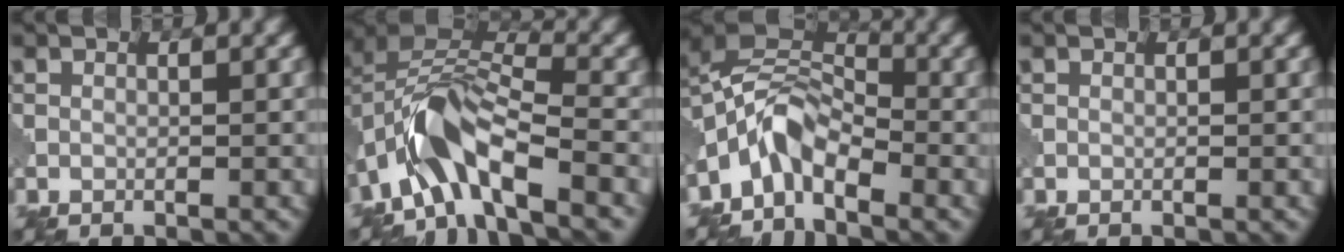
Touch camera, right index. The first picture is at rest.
{"total": 8.0, "force": [-3.9, 2.9, 6.3], "torque": [-0.111, 0.012, -0.086]}
{"total": 5.2, "force": [-3.2, 2.5, 3.2], "torque": [-0.057, 0.012, -0.078]}
{"total": 0.0}